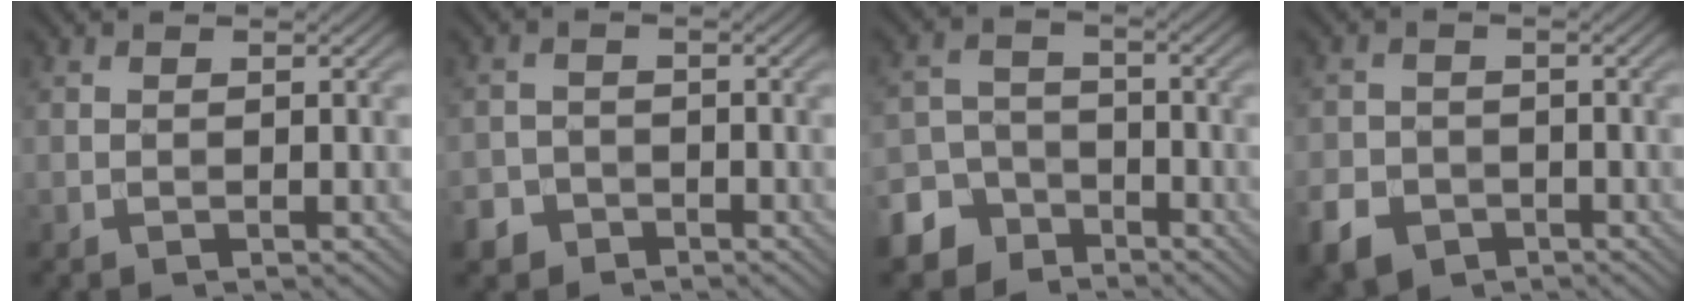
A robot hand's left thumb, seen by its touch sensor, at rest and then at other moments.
{"total": 3.4, "force": [-2.4, 2.3, 0.7], "torque": [-0.008, -0.001, -0.049]}
{"total": 7.1, "force": [-4.9, 4.7, 1.9], "torque": [-0.042, -0.009, -0.108]}
{"total": 5.3, "force": [-3.0, 3.8, 2.1], "torque": [-0.052, -0.010, -0.063]}